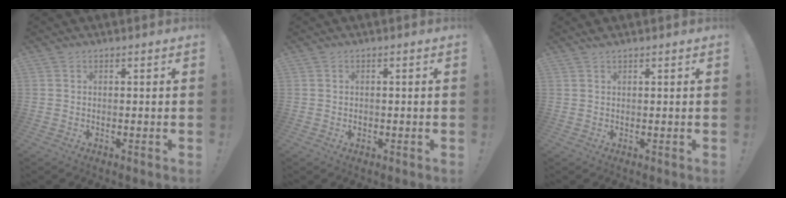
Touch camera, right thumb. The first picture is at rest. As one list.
[{"total": 0.6, "force": [-0.2, 0.6, 0.1], "torque": [0.003, -0.001, -0.006]}, {"total": 0.9, "force": [0.8, 0.1, 0.5], "torque": [-0.008, -0.001, 0.014]}]